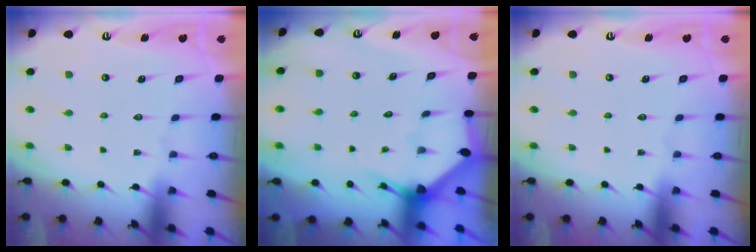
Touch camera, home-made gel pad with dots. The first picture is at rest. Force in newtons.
{"total": 2.3, "press": 2.3, "slide": 0.1}
{"total": 0.0}